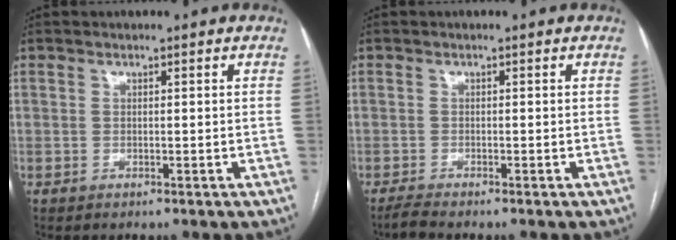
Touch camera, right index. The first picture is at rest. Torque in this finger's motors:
{"motor_torque": [-2.07, -0.08, -1.05, -0.21]}